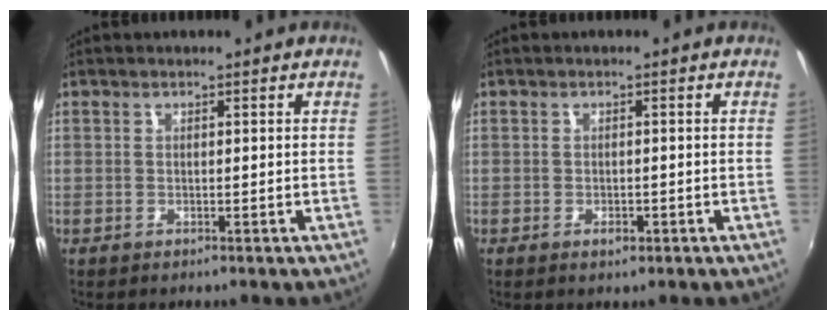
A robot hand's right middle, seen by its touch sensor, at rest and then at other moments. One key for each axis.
{"total": 1.6, "fx": -0.9, "fy": 0.8, "fz": 1.1, "tx": -0.017, "ty": -0.002, "tz": -0.014}